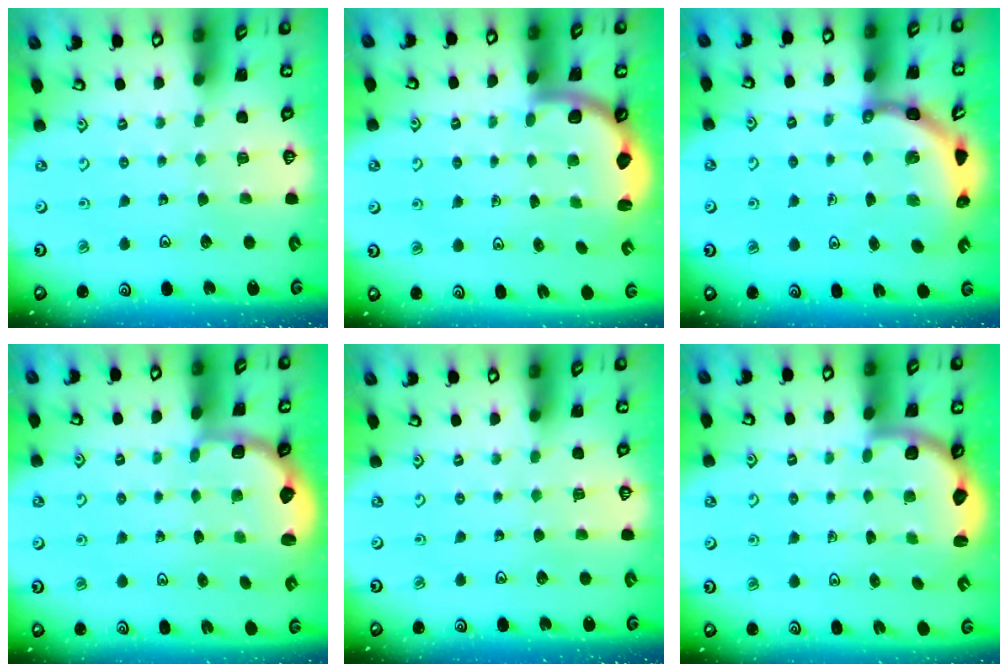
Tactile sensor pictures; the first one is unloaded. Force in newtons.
{"total": 2.6, "press": 2.5, "slide": 0.7}
{"total": 4.9, "press": 4.7, "slide": 1.4}
{"total": 2.8, "press": 2.3, "slide": 1.5}
{"total": 0.0}
{"total": 3.5, "press": 2.8, "slide": 2.0}